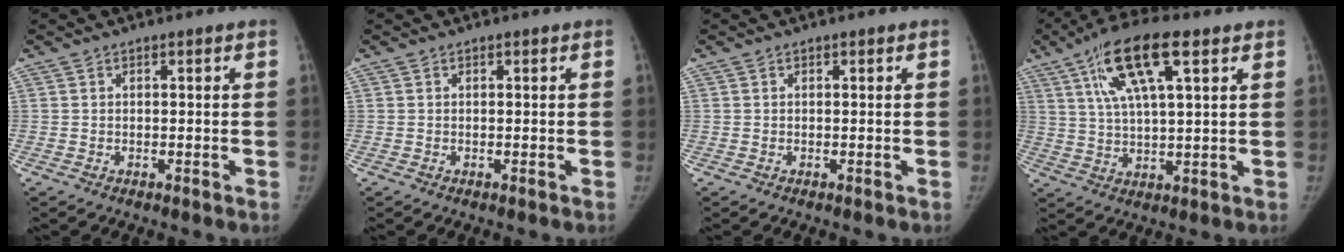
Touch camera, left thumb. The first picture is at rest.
{"total": 0.0}
{"total": 0.0}
{"total": 14.5, "force": [6.7, 4.4, 12.1], "torque": [-0.218, -0.004, 0.118]}